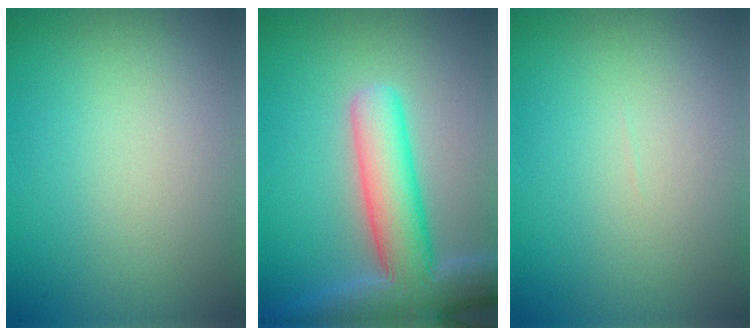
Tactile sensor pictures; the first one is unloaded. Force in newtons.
{"total": 9.0, "press": 8.9, "slide": 0.6}
{"total": 0.0}